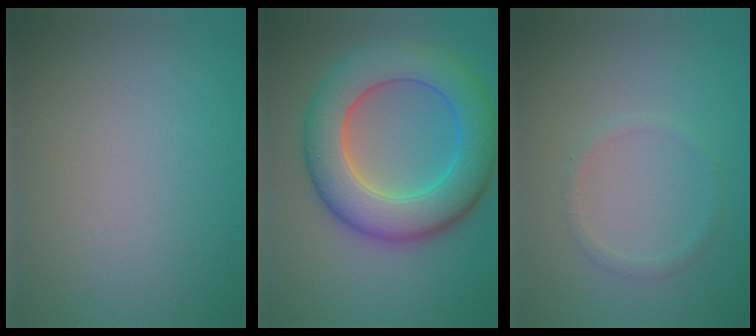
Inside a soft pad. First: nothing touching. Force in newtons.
{"total": 9.3, "press": 9.3, "slide": 0.1}
{"total": 1.0, "press": 1.0, "slide": 0.1}